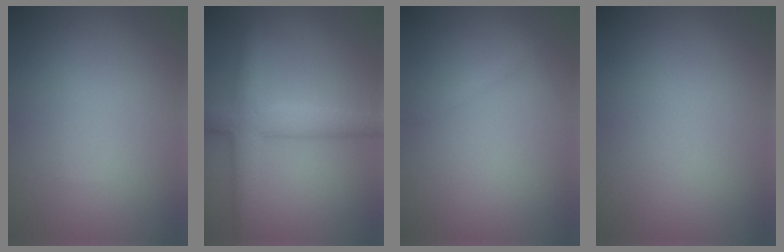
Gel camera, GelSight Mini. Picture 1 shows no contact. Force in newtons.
{"total": 4.7, "press": 4.7, "slide": 0.1}
{"total": 0.8, "press": 0.8, "slide": 0.1}
{"total": 0.0}